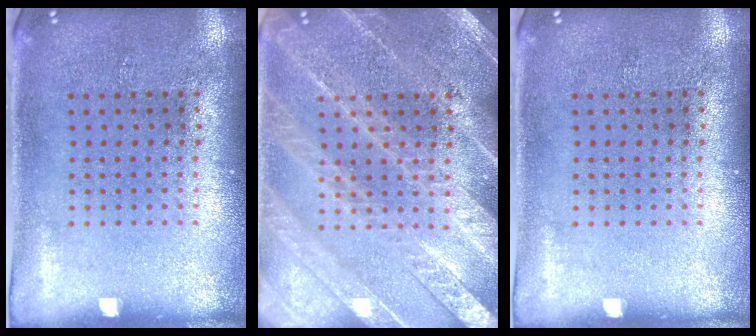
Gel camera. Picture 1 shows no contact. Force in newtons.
{"total": 4.8, "press": 4.8, "slide": 0.6}
{"total": 0.0}